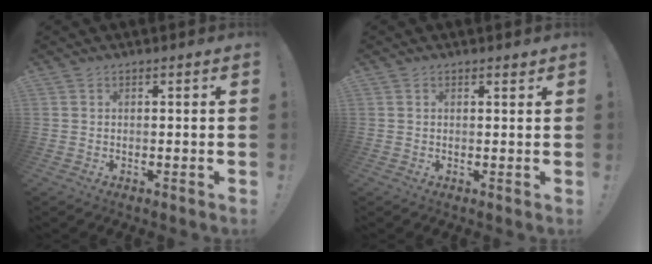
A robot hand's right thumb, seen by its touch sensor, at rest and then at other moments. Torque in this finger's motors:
{"motor_torque": [-0.03, 0.24, 0.18, 0.19, -0.01]}